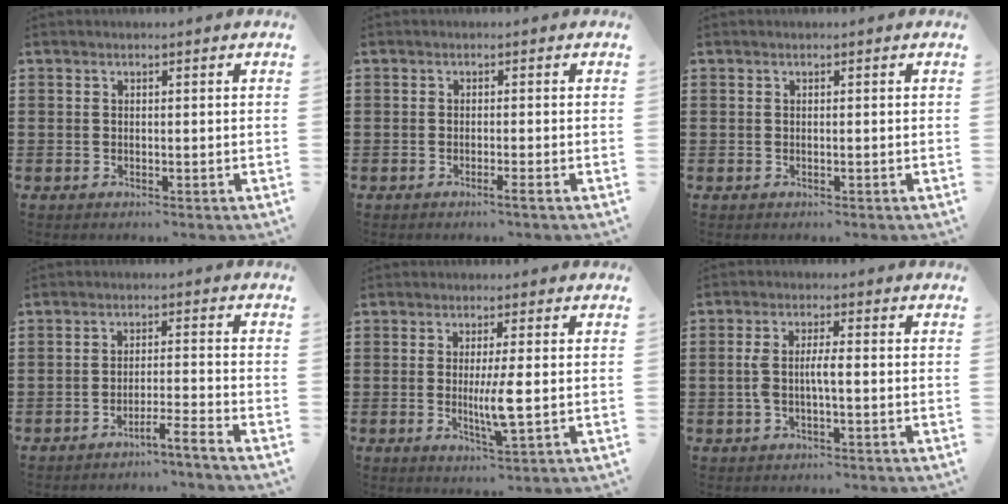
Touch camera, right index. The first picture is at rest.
{"total": 1.1, "force": [-0.6, -0.3, 0.9], "torque": [-0.013, -0.006, -0.011]}
{"total": 0.0}
{"total": 3.5, "force": [-3.1, -0.9, 1.2], "torque": [-0.020, -0.007, -0.064]}
{"total": 5.3, "force": [-0.4, 0.3, 5.3], "torque": [-0.105, -0.015, -0.014]}
{"total": 3.6, "force": [-0.6, 0.9, 3.4], "torque": [-0.077, -0.002, -0.018]}